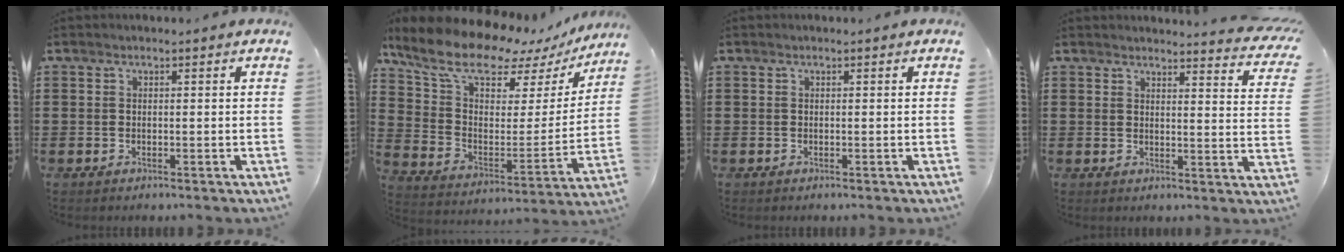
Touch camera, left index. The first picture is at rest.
{"total": 11.5, "force": [9.6, 3.9, 5.0], "torque": [-0.131, -0.065, 0.163]}
{"total": 0.0}
{"total": 3.1, "force": [3.0, -0.1, 0.7], "torque": [-0.013, -0.022, 0.049]}